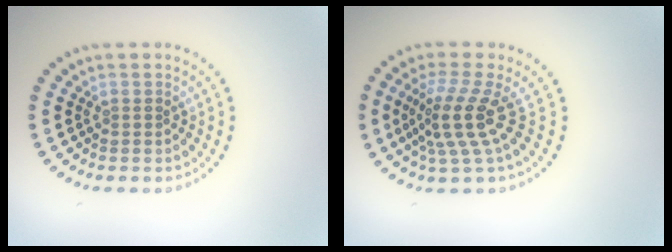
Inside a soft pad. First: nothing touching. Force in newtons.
{"total": 4.0, "press": 2.7, "slide": 2.9}